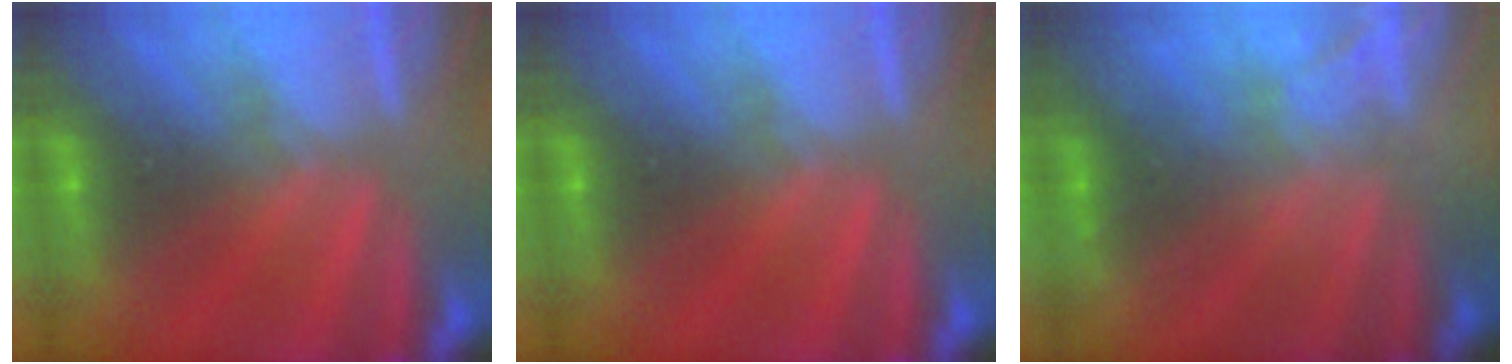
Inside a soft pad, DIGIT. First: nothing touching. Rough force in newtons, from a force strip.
{"total": 0.0}
{"total": 2.3}